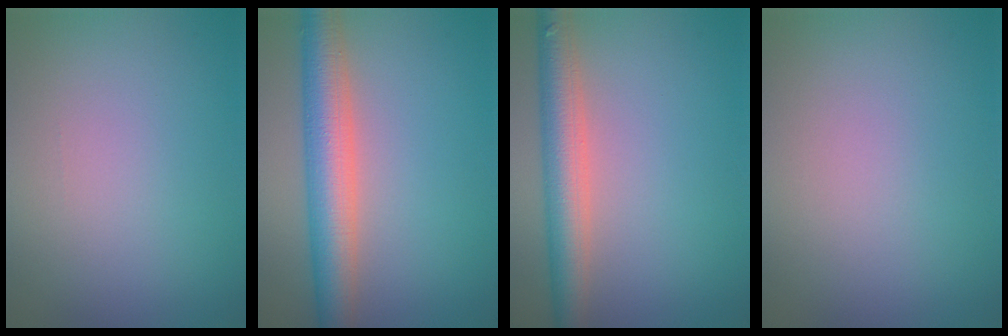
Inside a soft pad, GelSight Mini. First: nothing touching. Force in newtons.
{"total": 6.0, "press": 6.0, "slide": 0.1}
{"total": 5.0, "press": 5.0, "slide": 0.2}
{"total": 0.0}